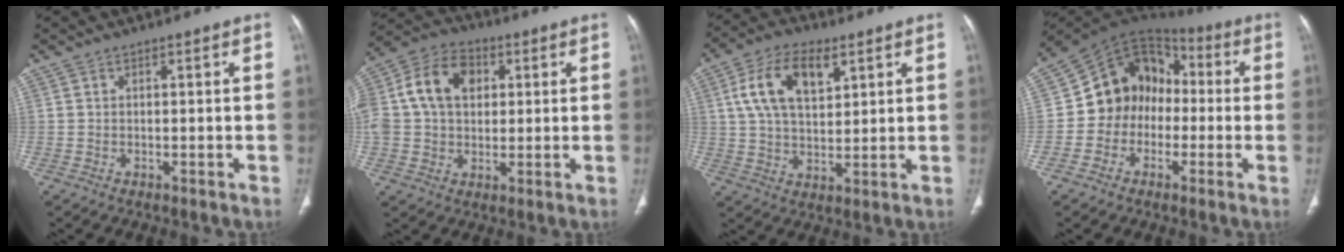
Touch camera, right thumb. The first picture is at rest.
{"total": 15.7, "force": [3.3, 11.5, 10.2], "torque": [-0.193, 0.021, 0.052]}
{"total": 12.4, "force": [4.8, 6.8, 9.2], "torque": [-0.161, -0.004, 0.088]}
{"total": 13.7, "force": [-1.8, 11.5, 7.2], "torque": [-0.075, 0.049, -0.047]}